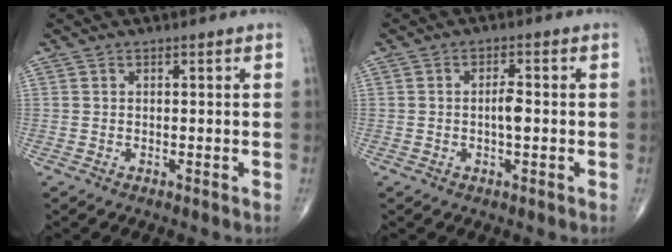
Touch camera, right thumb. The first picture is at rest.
{"total": 3.2, "force": [-0.3, 1.2, 2.9], "torque": [-0.050, 0.004, -0.009]}